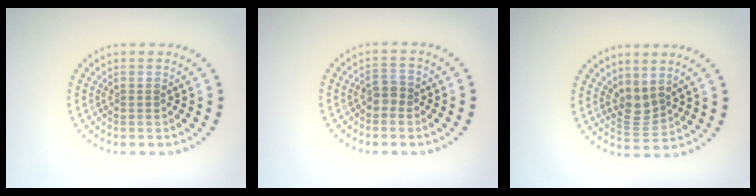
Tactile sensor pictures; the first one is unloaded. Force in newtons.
{"total": 1.5, "press": 1.3, "slide": 0.6}
{"total": 2.2, "press": 1.7, "slide": 1.4}